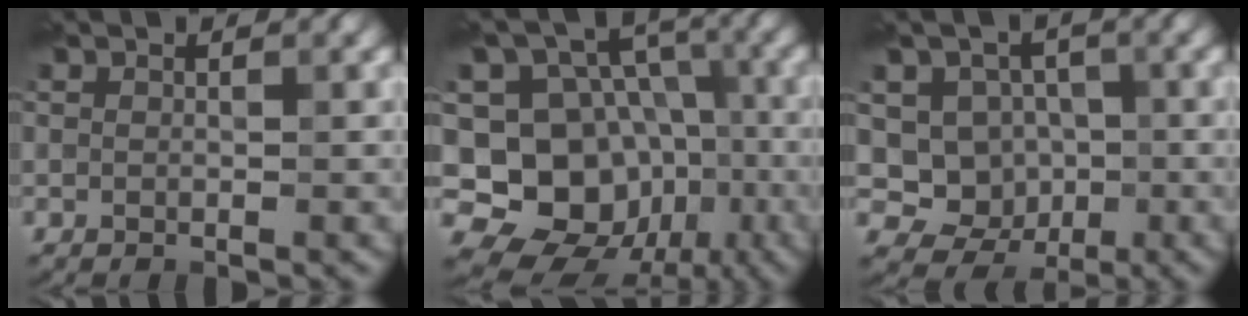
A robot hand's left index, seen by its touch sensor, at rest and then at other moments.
{"total": 15.7, "force": [-4.4, 13.6, 6.5], "torque": [-0.136, 0.008, -0.065]}
{"total": 6.6, "force": [-0.7, 6.2, 2.3], "torque": [-0.037, 0.019, -0.034]}